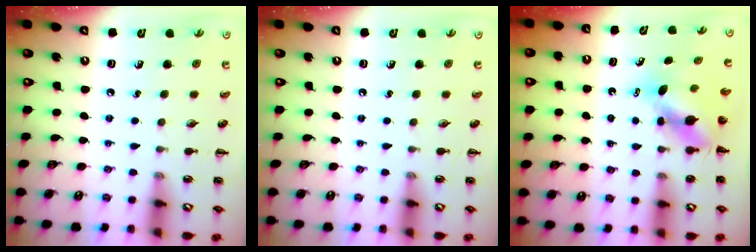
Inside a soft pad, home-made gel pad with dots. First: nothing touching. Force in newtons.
{"total": 0.0}
{"total": 5.2, "press": 5.1, "slide": 0.7}